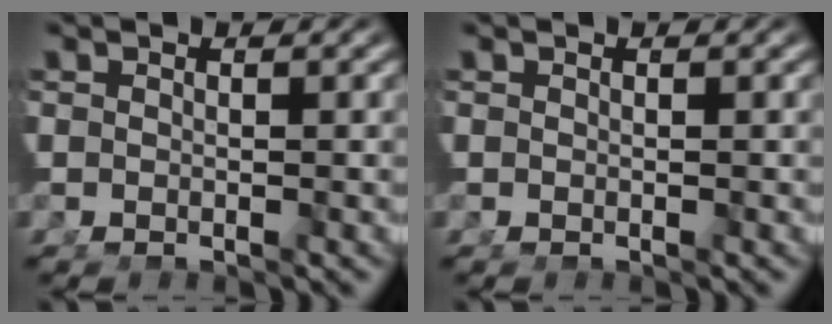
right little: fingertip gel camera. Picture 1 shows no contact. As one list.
[{"total": 0.0}]